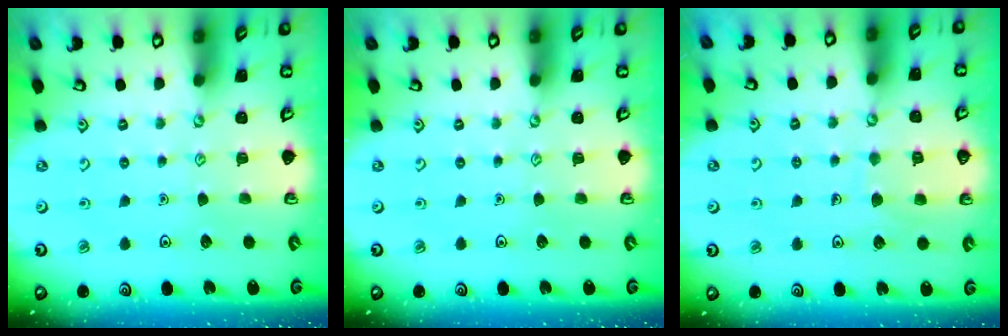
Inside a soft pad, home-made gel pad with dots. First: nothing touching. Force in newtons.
{"total": 0.0}
{"total": 5.7, "press": 5.7, "slide": 0.4}